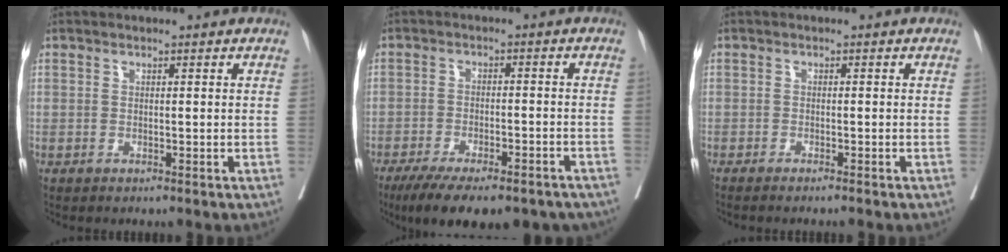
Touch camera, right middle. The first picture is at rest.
{"total": 18.1, "force": [-14.0, 5.5, 10.0], "torque": [-0.146, -0.014, -0.190]}
{"total": 4.7, "force": [-4.1, -0.5, 2.3], "torque": [-0.014, -0.002, -0.055]}